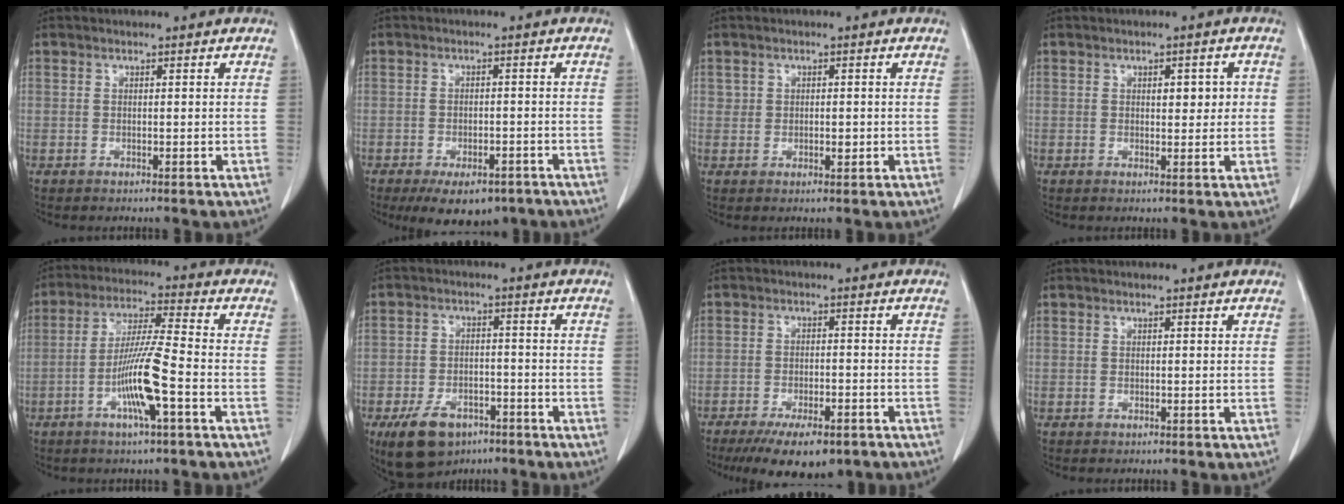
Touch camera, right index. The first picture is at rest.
{"total": 8.5, "force": [-5.9, 4.3, 4.3], "torque": [-0.052, 0.001, -0.084]}
{"total": 1.9, "force": [0.1, 1.4, 1.2], "torque": [-0.020, 0.003, 0.005]}
{"total": 3.2, "force": [0.6, 1.5, 2.8], "torque": [-0.034, 0.003, 0.010]}
{"total": 10.0, "force": [-3.4, -0.1, 9.4], "torque": [-0.186, -0.005, -0.067]}
{"total": 9.0, "force": [-5.6, 5.4, 4.5], "torque": [-0.086, -0.001, -0.085]}
{"total": 10.5, "force": [-7.5, 3.8, 6.3], "torque": [-0.091, -0.008, -0.111]}
{"total": 0.0}